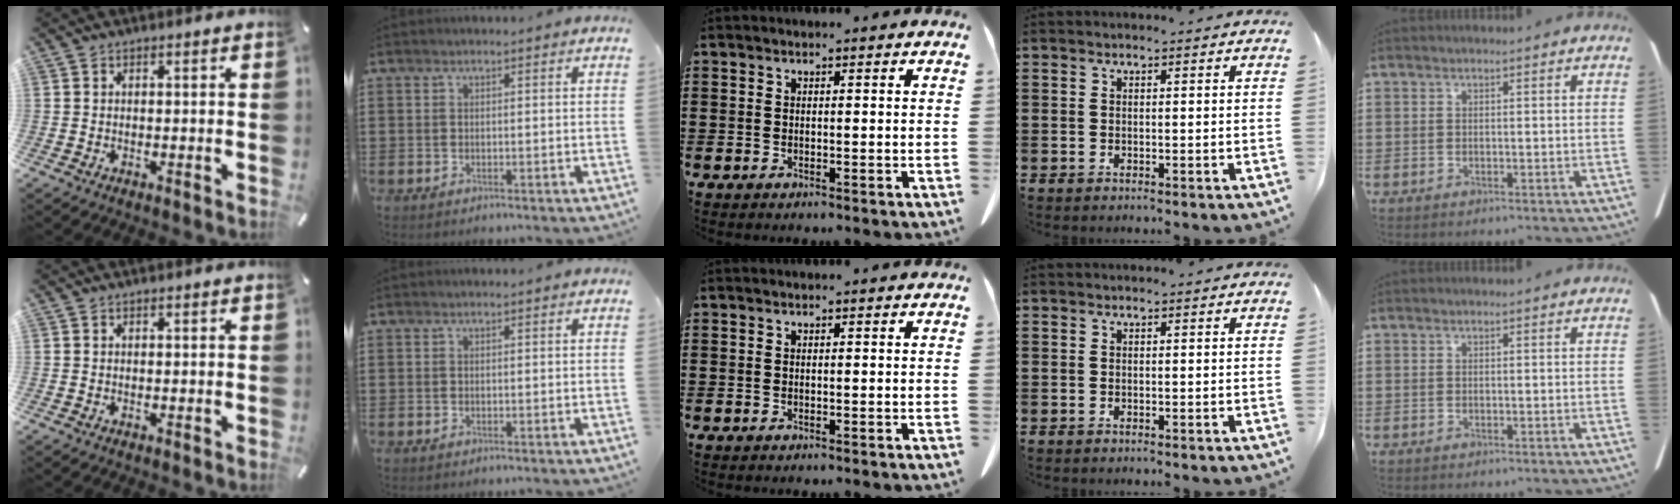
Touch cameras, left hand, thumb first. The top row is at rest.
{}